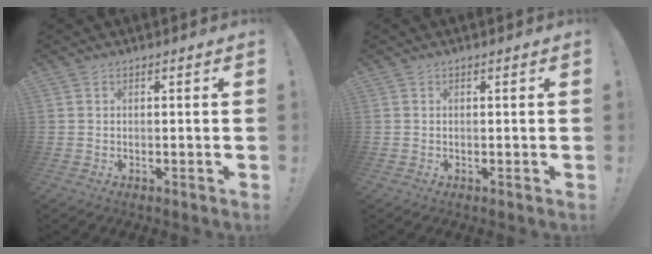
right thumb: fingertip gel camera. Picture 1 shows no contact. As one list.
[{"total": 0.0}]